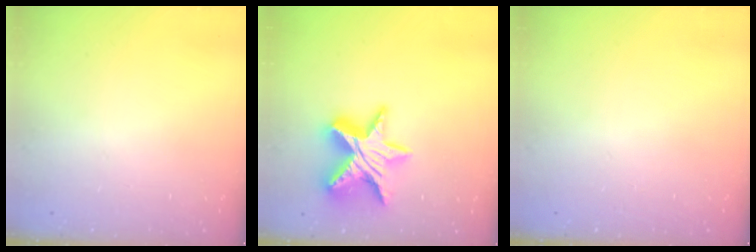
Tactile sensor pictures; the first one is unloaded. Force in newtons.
{"total": 16.3, "press": 16.3, "slide": 1.2}
{"total": 0.0}